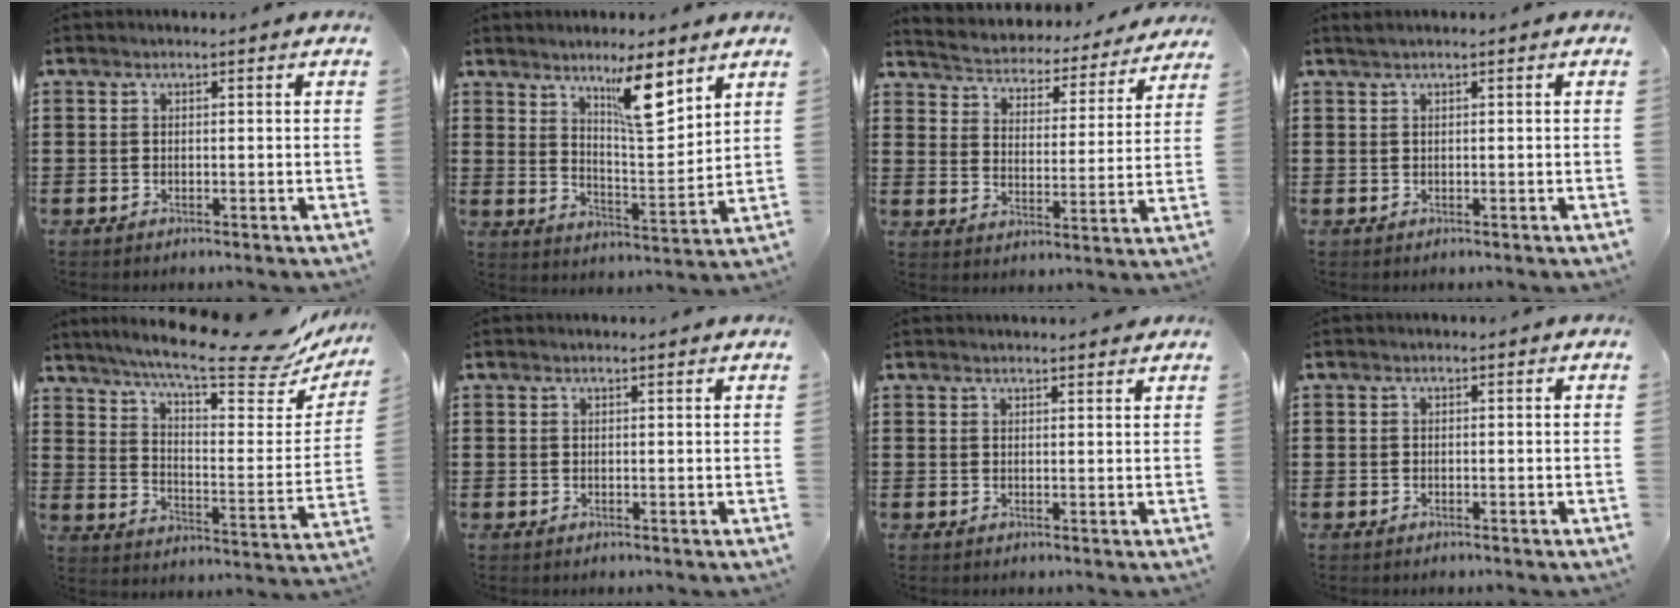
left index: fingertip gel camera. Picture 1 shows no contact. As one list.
[{"total": 9.6, "force": [6.9, 2.2, 6.4], "torque": [-0.100, -0.029, 0.113]}, {"total": 3.3, "force": [3.3, 0.3, -0.1], "torque": [-0.022, -0.032, 0.046]}, {"total": 0.8, "force": [0.5, -0.1, 0.5], "torque": [-0.009, 0.000, 0.010]}, {"total": 11.5, "force": [9.7, 0.4, 6.2], "torque": [-0.132, -0.066, 0.158]}, {"total": 0.8, "force": [0.7, 0.0, 0.3], "torque": [-0.008, -0.001, 0.014]}, {"total": 1.5, "force": [1.5, 0.1, 0.2], "torque": [-0.008, 0.001, 0.029]}, {"total": 0.0}]